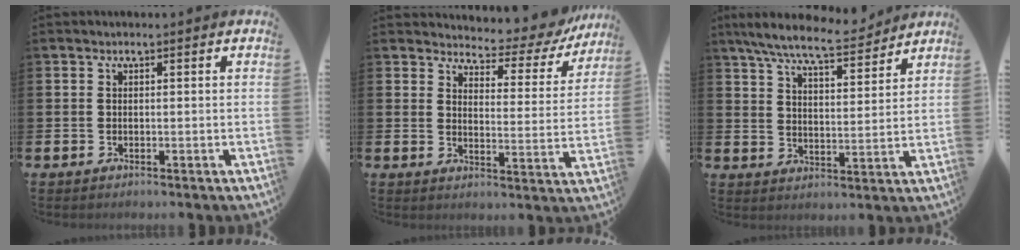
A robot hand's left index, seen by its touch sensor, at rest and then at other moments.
{"total": 4.6, "force": [4.3, 1.5, 1.0], "torque": [-0.028, -0.045, 0.065]}
{"total": 8.7, "force": [8.0, 1.1, 3.3], "torque": [-0.084, -0.044, 0.142]}